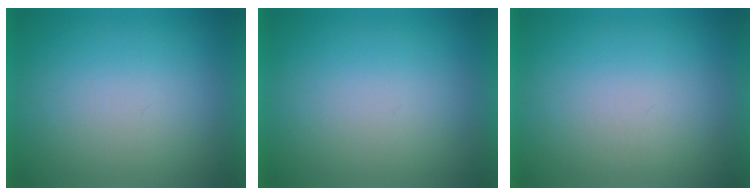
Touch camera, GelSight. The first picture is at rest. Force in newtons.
{"total": 0.0}
{"total": 1.1}